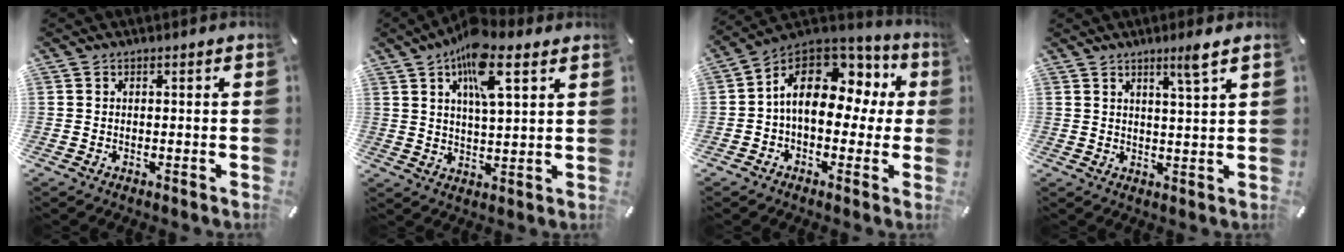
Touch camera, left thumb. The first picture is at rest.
{"total": 11.7, "force": [6.6, 3.9, 8.8], "torque": [-0.150, -0.017, 0.113]}
{"total": 15.6, "force": [3.7, 10.0, 11.3], "torque": [-0.187, -0.011, 0.066]}
{"total": 5.2, "force": [3.6, -0.4, 3.8], "torque": [-0.065, -0.017, 0.055]}